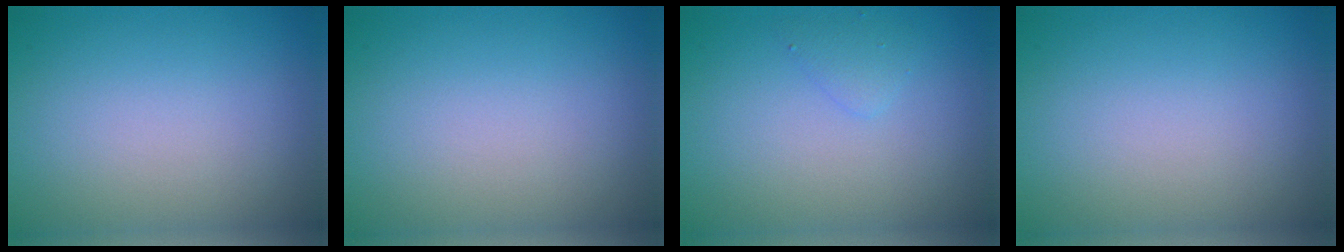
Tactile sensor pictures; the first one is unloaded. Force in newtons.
{"total": 0.0}
{"total": 1.0, "press": 1.0, "slide": 0.1}
{"total": 0.0}